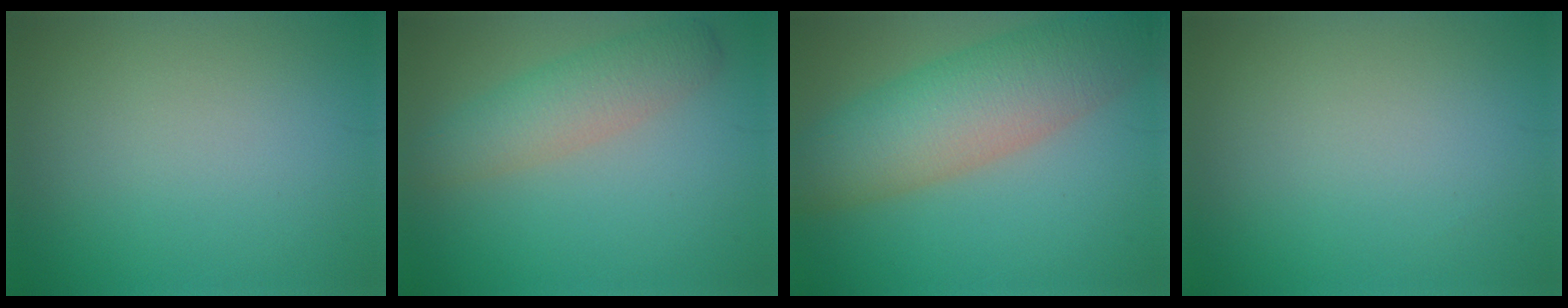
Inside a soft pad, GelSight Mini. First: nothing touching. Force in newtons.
{"total": 4.1, "press": 4.1, "slide": 0.1}
{"total": 9.3, "press": 9.3, "slide": 0.6}
{"total": 0.0}